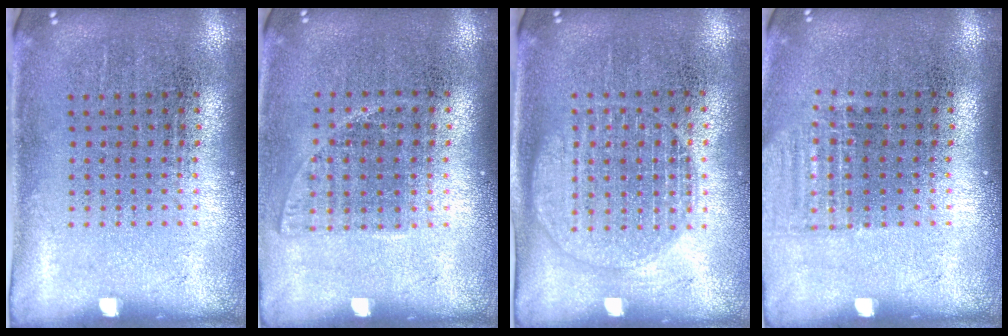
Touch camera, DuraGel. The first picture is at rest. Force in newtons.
{"total": 1.0, "press": 0.9, "slide": 0.5}
{"total": 1.3, "press": 1.3, "slide": 0.4}
{"total": 1.0, "press": 1.0, "slide": 0.4}